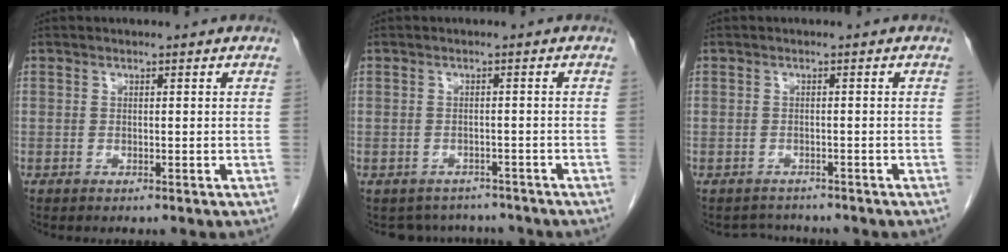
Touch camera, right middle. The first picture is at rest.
{"total": 5.3, "force": [-4.8, 2.2, -0.1], "torque": [0.005, 0.009, -0.058]}
{"total": 2.5, "force": [-2.3, 0.7, -0.4], "torque": [0.002, -0.006, -0.035]}